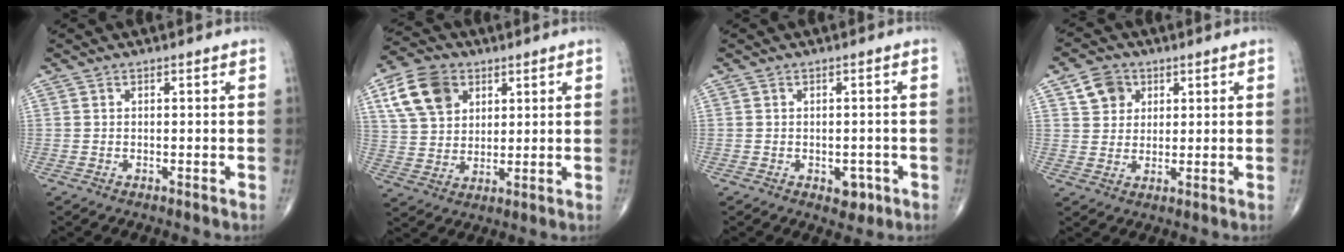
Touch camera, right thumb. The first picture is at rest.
{"total": 11.6, "force": [4.9, 8.4, 6.3], "torque": [-0.099, -0.007, 0.093]}
{"total": 3.0, "force": [-1.2, 2.0, 1.9], "torque": [-0.003, 0.003, -0.011]}
{"total": 5.9, "force": [2.5, 4.9, 2.1], "torque": [-0.011, -0.008, 0.043]}